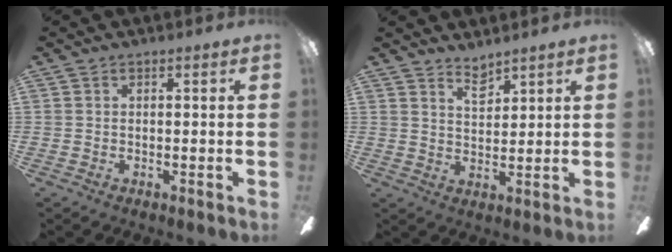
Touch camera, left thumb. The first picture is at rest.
{"total": 4.5, "force": [4.0, 1.5, 1.5], "torque": [-0.022, -0.023, 0.070]}